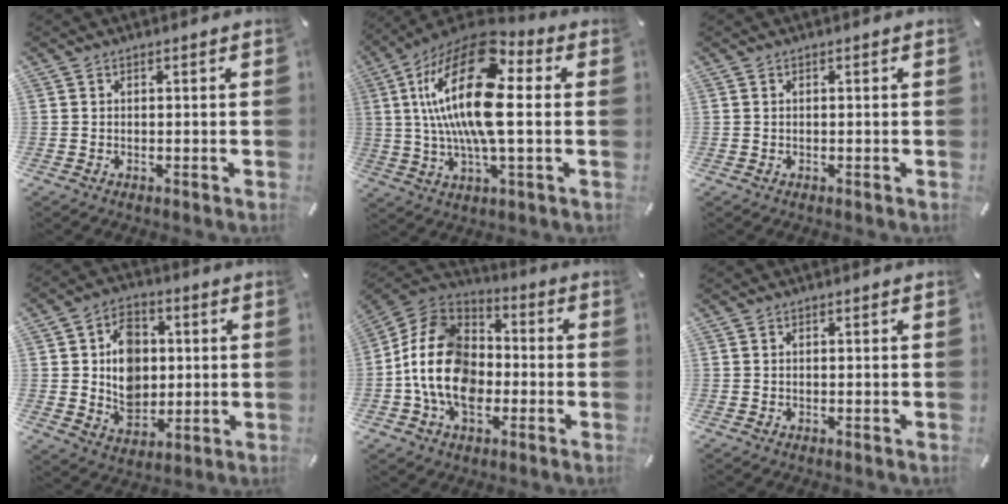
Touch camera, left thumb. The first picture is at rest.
{"total": 24.1, "force": [3.5, 10.1, 21.6], "torque": [-0.443, -0.011, 0.053]}
{"total": 0.0}
{"total": 11.8, "force": [1.2, 9.7, 6.7], "torque": [-0.105, 0.009, 0.023]}
{"total": 15.8, "force": [-4.2, 11.9, 9.5], "torque": [-0.197, 0.030, -0.082]}
{"total": 0.0}